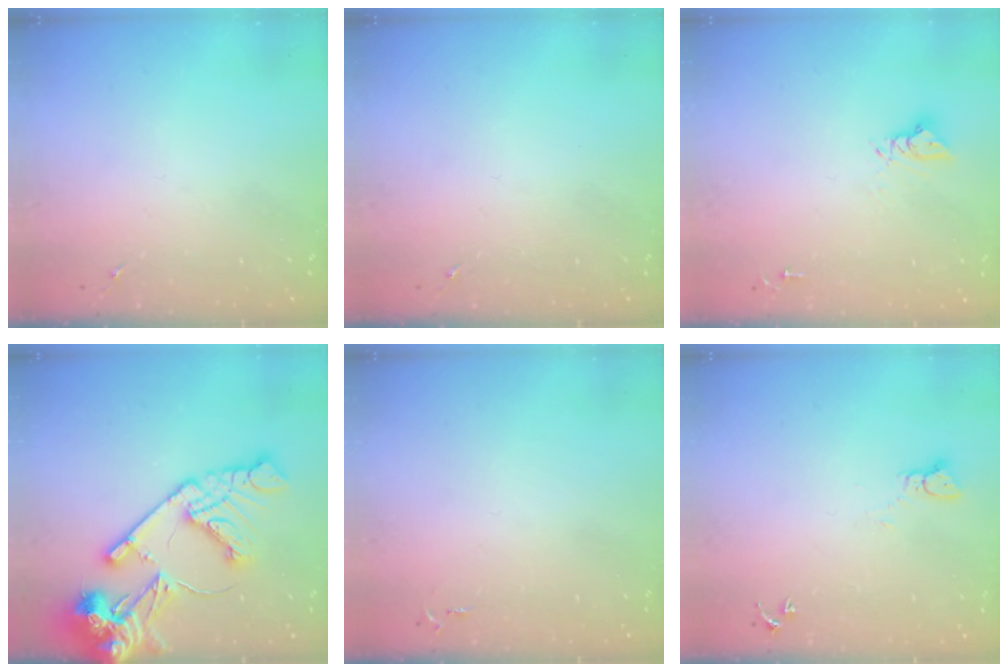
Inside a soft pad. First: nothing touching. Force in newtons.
{"total": 0.0}
{"total": 6.2, "press": 6.2, "slide": 0.3}
{"total": 20.6, "press": 20.5, "slide": 2.7}
{"total": 2.6, "press": 2.6, "slide": 0.4}
{"total": 2.2, "press": 2.2, "slide": 0.2}